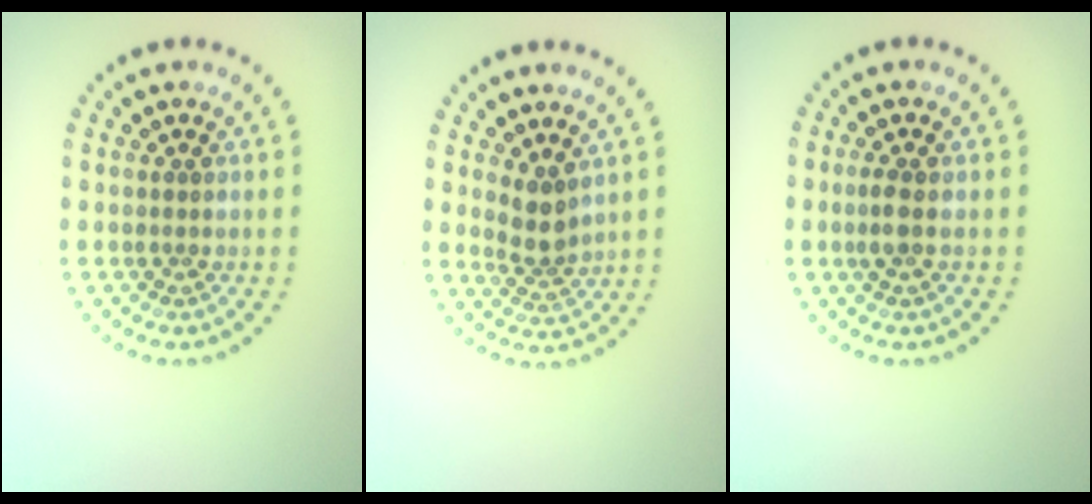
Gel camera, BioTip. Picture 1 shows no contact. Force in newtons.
{"total": 2.3, "press": 1.9, "slide": 1.3}
{"total": 1.4, "press": 1.3, "slide": 0.5}